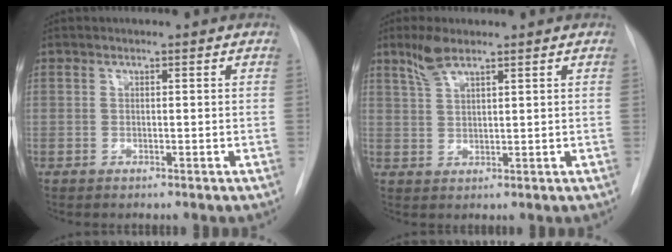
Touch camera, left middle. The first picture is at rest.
{"total": 3.9, "force": [3.0, 0.7, 2.5], "torque": [-0.057, 0.007, 0.062]}